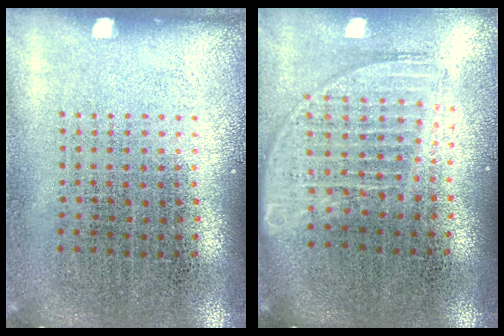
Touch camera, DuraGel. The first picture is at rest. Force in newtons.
{"total": 1.8, "press": 1.5, "slide": 0.9}